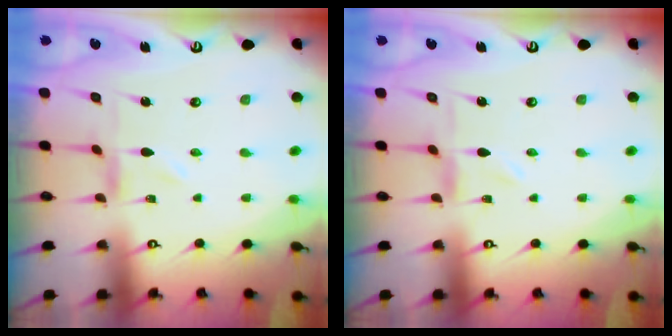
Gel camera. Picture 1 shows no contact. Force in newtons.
{"total": 0.0}